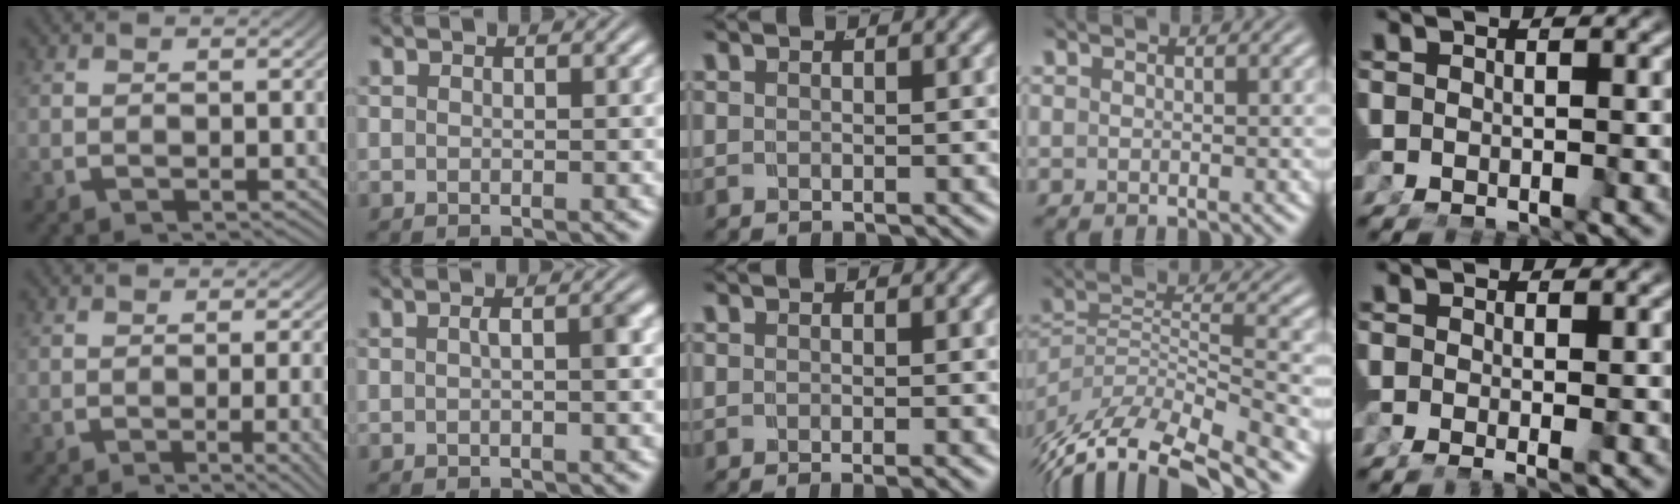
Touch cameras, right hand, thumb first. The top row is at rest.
{"thumb": {"total": 3.9, "force": [-1.3, 0.6, 3.6], "torque": [-0.047, 0.003, -0.021]}, "index": {"total": 1.4, "force": [-0.3, 0.2, 1.4], "torque": [-0.016, 0.004, -0.006]}, "middle": {"total": 1.2, "force": [-0.9, -0.2, 0.8], "torque": [-0.007, -0.001, -0.014]}, "ring": {"total": 10.7, "force": [-5.8, 6.0, 6.6], "torque": [-0.151, -0.056, -0.067]}, "little": {"total": 1.3, "force": [-0.8, -0.2, 1.0], "torque": [-0.020, -0.013, -0.007]}}